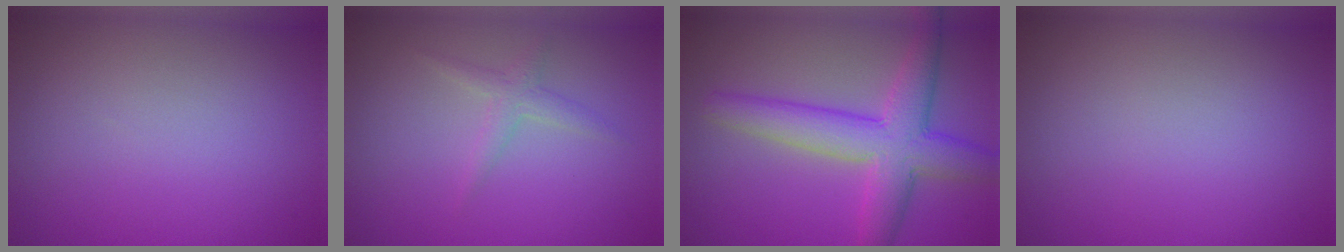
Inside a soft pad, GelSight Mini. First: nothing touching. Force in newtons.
{"total": 1.5, "press": 1.5, "slide": 0.0}
{"total": 6.5, "press": 6.5, "slide": 0.2}
{"total": 0.0}